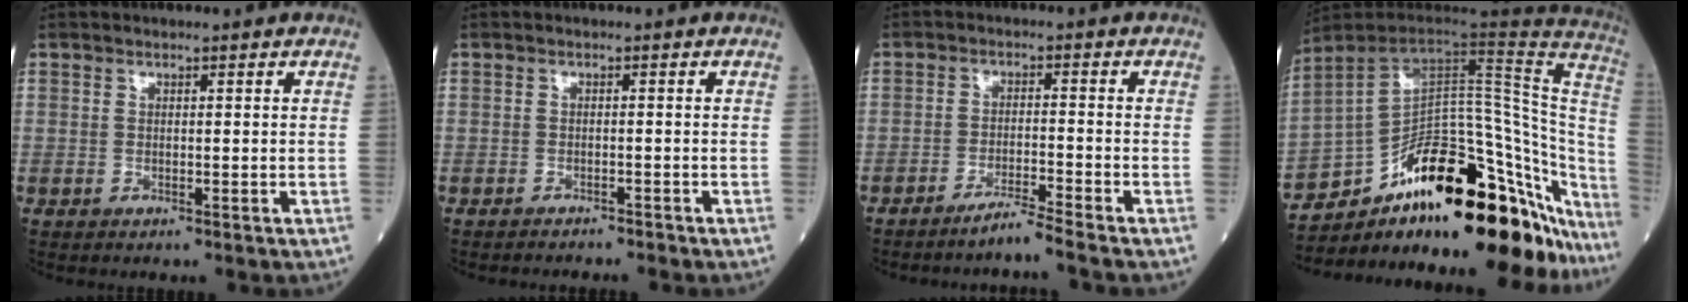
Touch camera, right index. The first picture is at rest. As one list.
[{"total": 2.5, "force": [-2.5, 0.1, 0.2], "torque": [0.005, -0.004, -0.033]}, {"total": 3.9, "force": [-3.3, -1.2, 1.6], "torque": [-0.031, -0.014, -0.067]}, {"total": 34.4, "force": [-23.6, 10.8, 22.5], "torque": [-0.231, 0.012, -0.329]}]